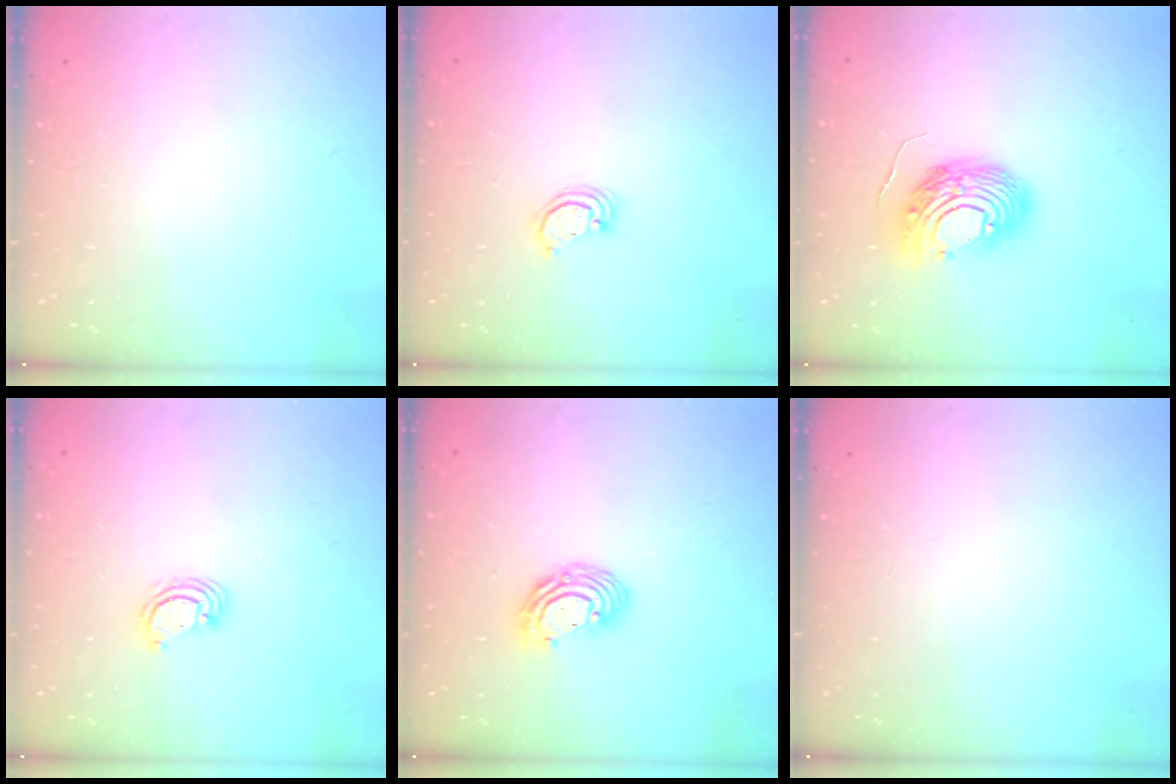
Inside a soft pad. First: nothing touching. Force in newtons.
{"total": 2.8, "press": 2.8, "slide": 0.2}
{"total": 13.3, "press": 13.1, "slide": 2.3}
{"total": 3.5, "press": 3.5, "slide": 0.3}
{"total": 8.7, "press": 8.6, "slide": 1.2}
{"total": 0.0}